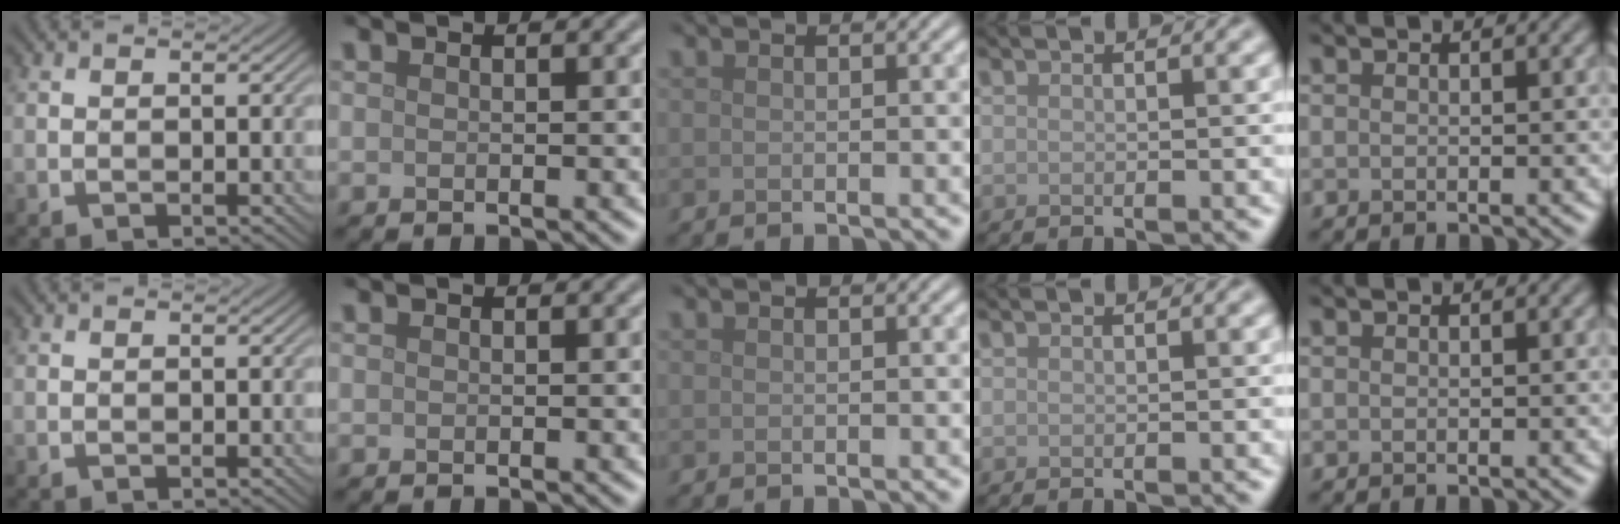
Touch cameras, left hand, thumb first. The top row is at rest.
{}